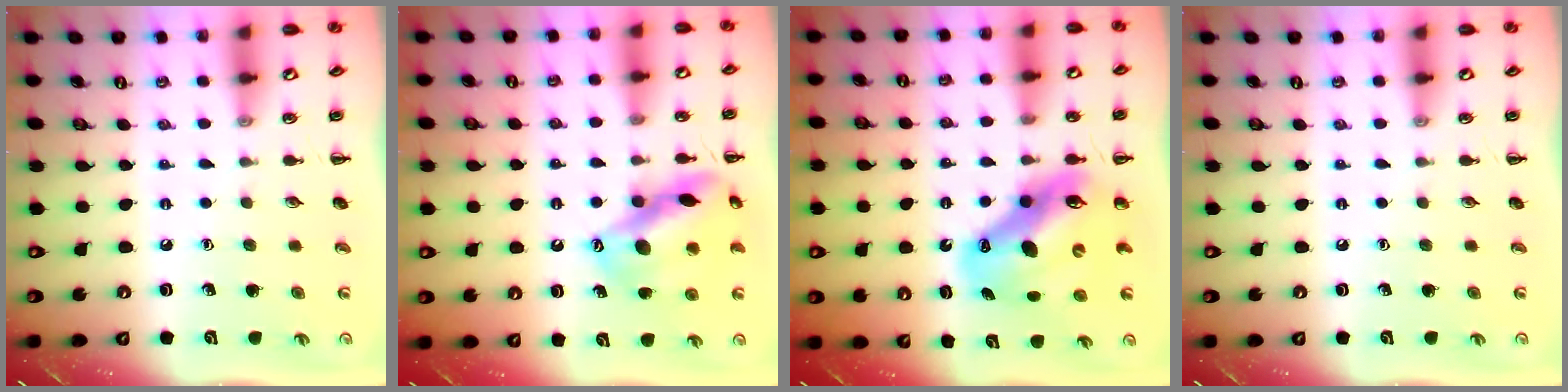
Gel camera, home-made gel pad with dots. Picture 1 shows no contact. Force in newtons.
{"total": 15.7, "press": 15.5, "slide": 2.4}
{"total": 12.9, "press": 12.4, "slide": 3.8}
{"total": 0.0}